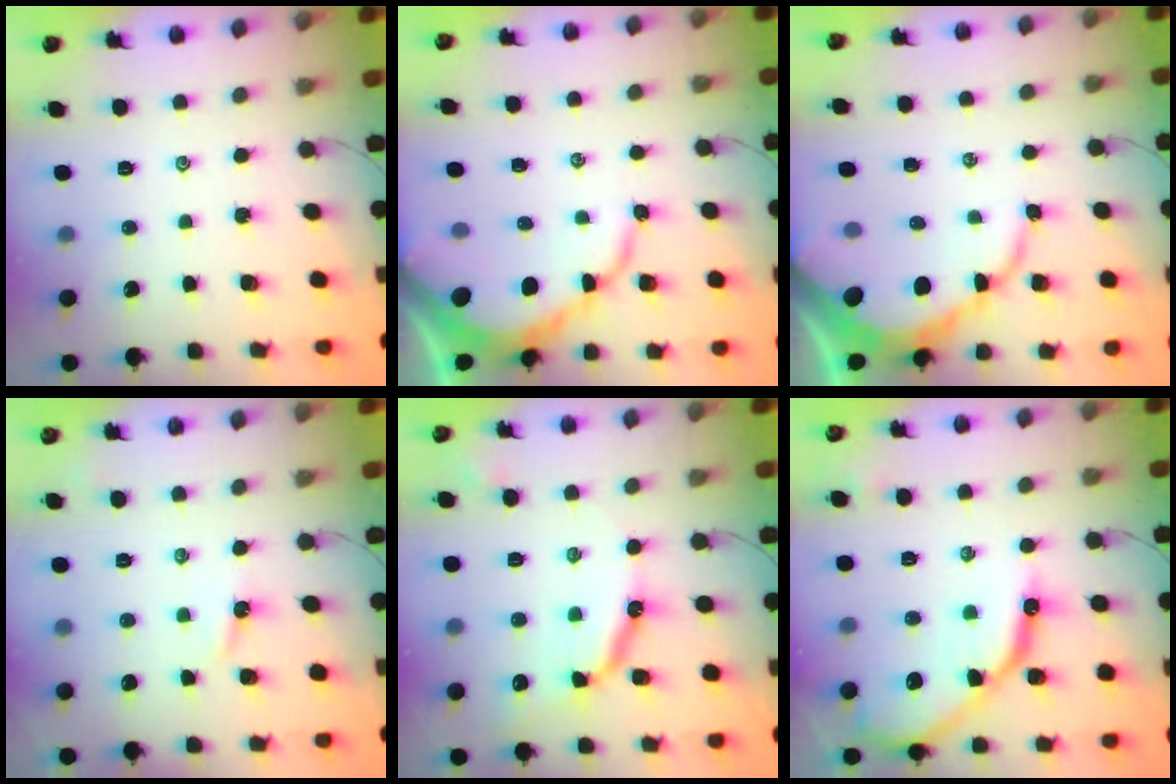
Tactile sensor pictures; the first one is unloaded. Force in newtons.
{"total": 10.2, "press": 10.1, "slide": 1.1}
{"total": 11.2, "press": 11.2, "slide": 1.0}
{"total": 2.7, "press": 2.7, "slide": 0.4}
{"total": 10.4, "press": 10.3, "slide": 0.7}
{"total": 14.0, "press": 13.9, "slide": 1.6}